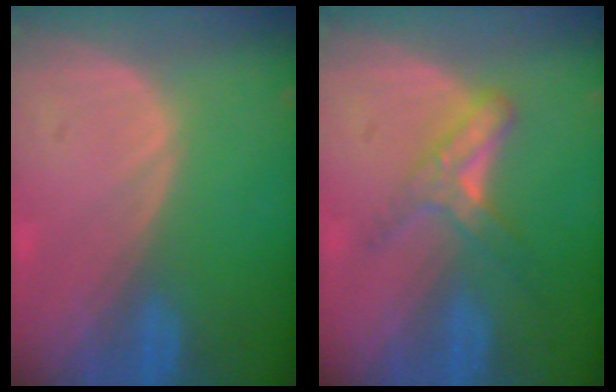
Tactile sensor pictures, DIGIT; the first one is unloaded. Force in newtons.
{"total": 5.7, "press": 5.0, "slide": 2.9}